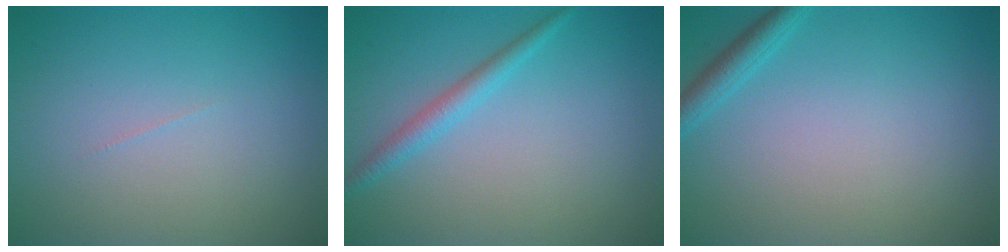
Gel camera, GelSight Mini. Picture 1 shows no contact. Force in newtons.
{"total": 1.9, "press": 1.9, "slide": 0.1}
{"total": 1.9, "press": 1.9, "slide": 0.1}